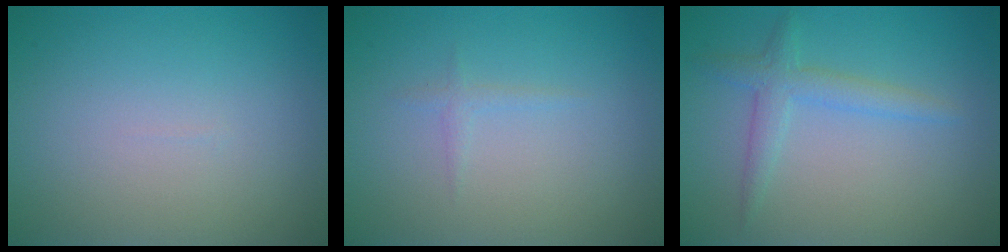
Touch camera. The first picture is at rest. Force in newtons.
{"total": 0.7, "press": 0.7, "slide": 0.0}
{"total": 2.3, "press": 2.3, "slide": 0.1}